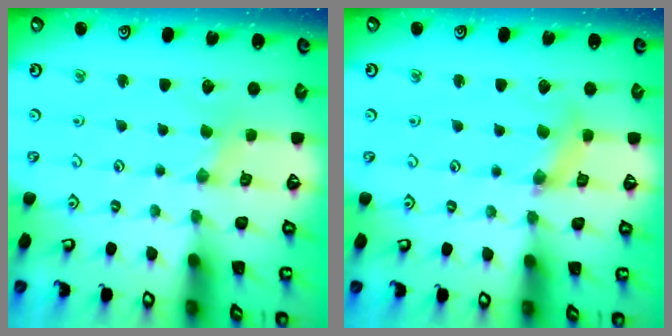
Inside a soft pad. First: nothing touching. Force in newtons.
{"total": 2.7, "press": 2.6, "slide": 0.4}